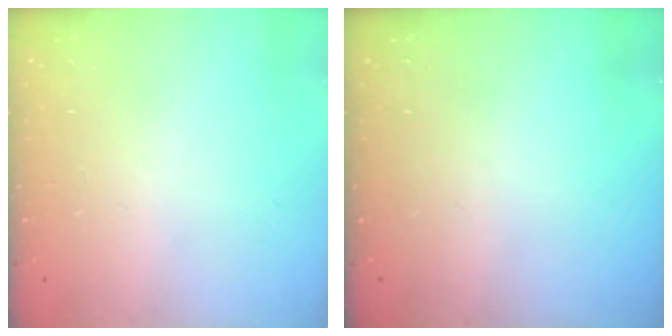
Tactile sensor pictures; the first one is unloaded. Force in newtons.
{"total": 0.0}